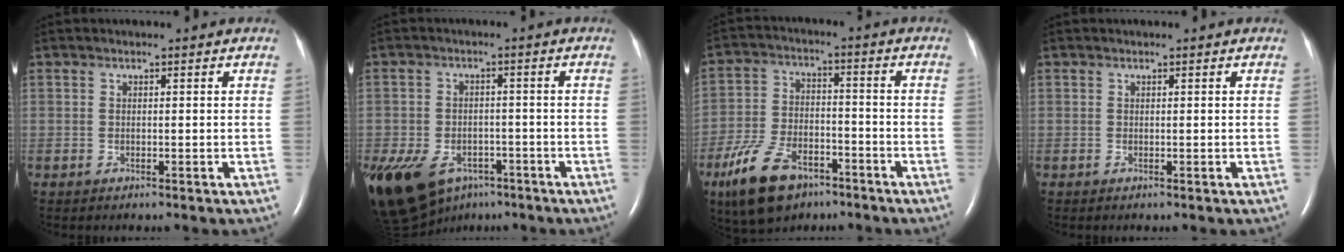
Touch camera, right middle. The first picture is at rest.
{"total": 19.2, "force": [-10.2, 13.0, 9.7], "torque": [-0.271, -0.017, -0.148]}
{"total": 11.9, "force": [-7.4, 5.8, 7.3], "torque": [-0.159, -0.004, -0.131]}
{"total": 0.0}